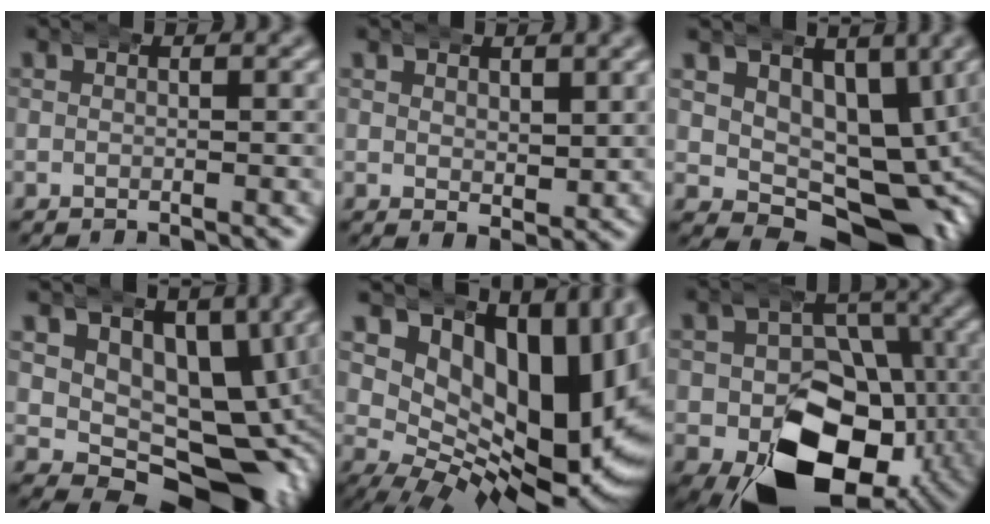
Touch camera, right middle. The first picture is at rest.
{"total": 2.3, "force": [2.3, 0.5, 0.3], "torque": [0.002, -0.002, 0.043]}
{"total": 9.7, "force": [-0.1, 7.2, 6.5], "torque": [-0.094, -0.039, 0.016]}
{"total": 12.2, "force": [0.0, 9.2, 8.0], "torque": [-0.123, -0.045, 0.018]}
{"total": 18.0, "force": [4.7, 10.0, 14.3], "torque": [-0.208, 0.002, 0.081]}
{"total": 14.5, "force": [-4.1, 10.1, 9.6], "torque": [-0.159, -0.055, -0.044]}